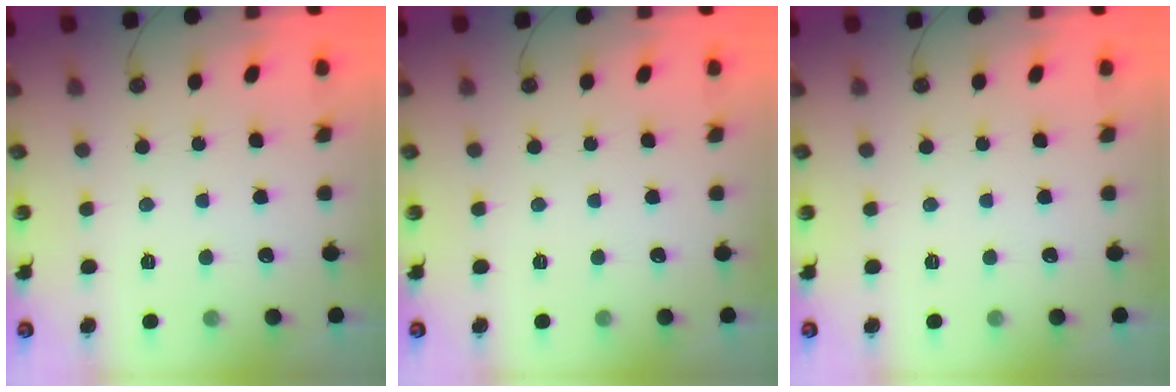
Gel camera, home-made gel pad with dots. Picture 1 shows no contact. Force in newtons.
{"total": 0.0}
{"total": 0.0}